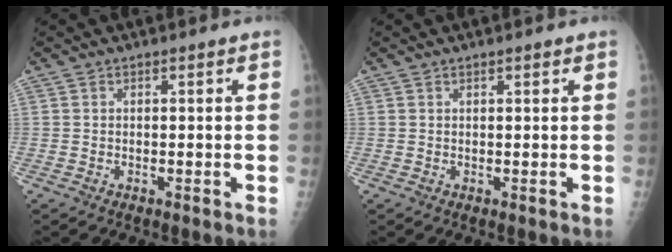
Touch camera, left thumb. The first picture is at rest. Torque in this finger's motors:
{"motor_torque": [-0.07, -0.02, -0.17, -0.13, 0.02]}